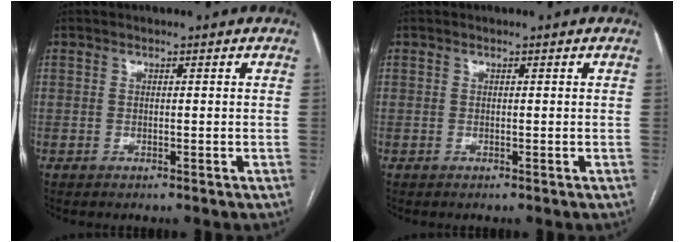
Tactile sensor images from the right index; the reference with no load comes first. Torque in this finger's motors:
{"motor_torque": [0.00, 0.00, 0.00, 0.00]}